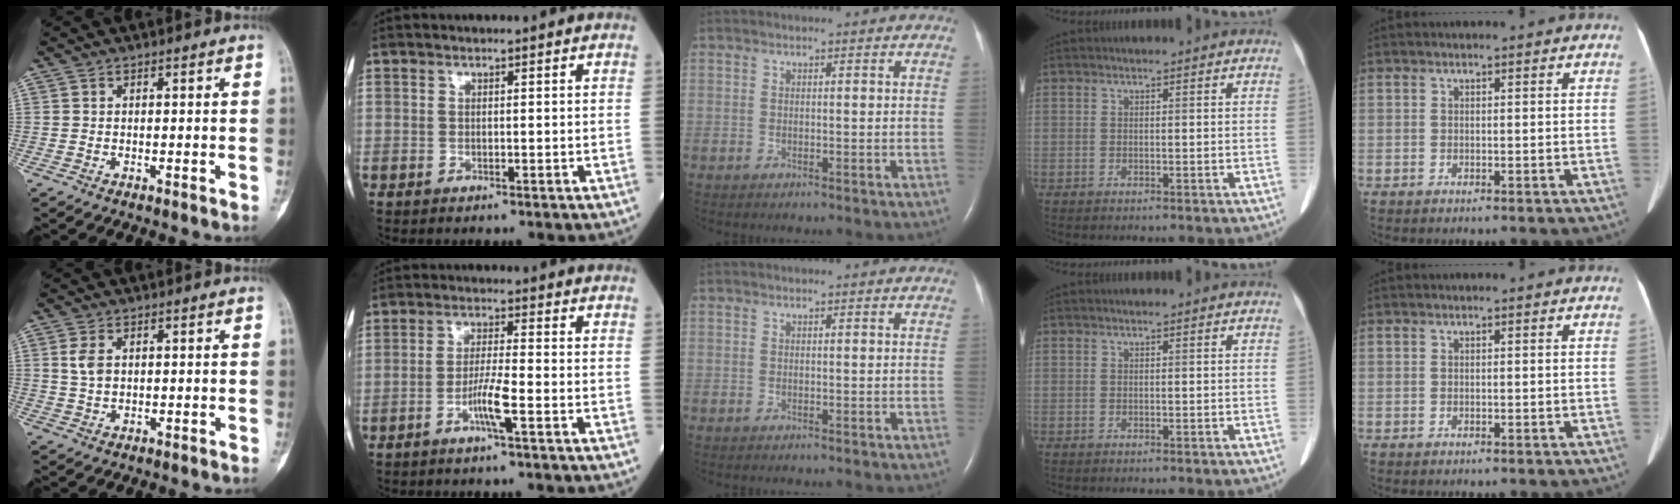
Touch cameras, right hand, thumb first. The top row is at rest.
{"thumb": {"total": 3.4, "force": [0.9, 2.2, 2.5], "torque": [-0.048, 0.000, 0.021]}, "index": {"total": 4.6, "force": [-2.0, -0.4, 4.1], "torque": [-0.083, -0.003, -0.040]}}